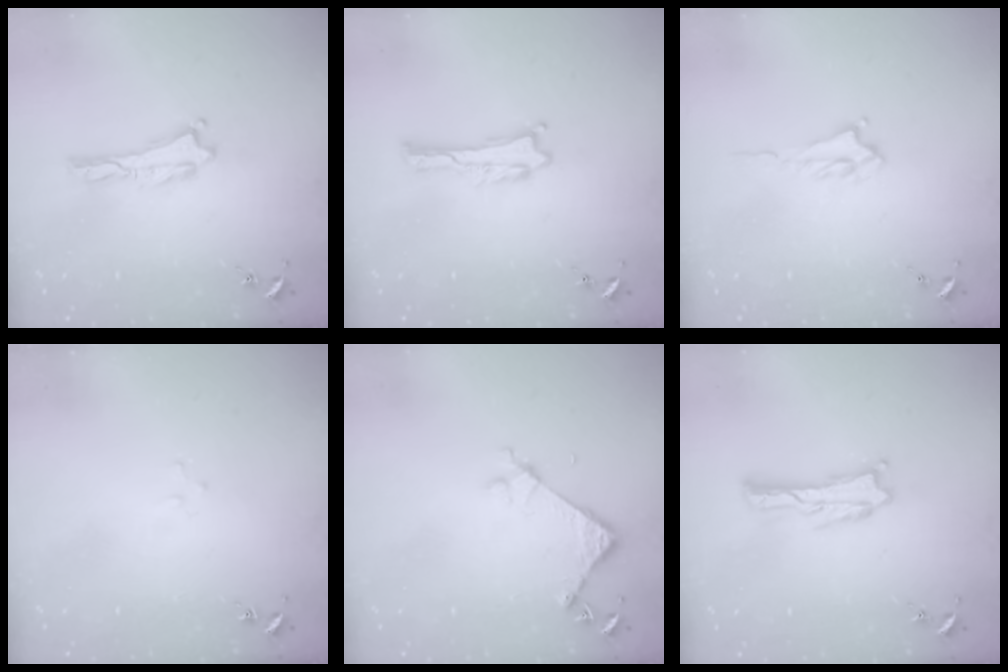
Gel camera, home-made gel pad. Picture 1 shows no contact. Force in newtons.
{"total": 0.0}
{"total": 1.6, "press": 1.5, "slide": 0.4}
{"total": 1.6, "press": 1.6, "slide": 0.1}
{"total": 4.2, "press": 4.2, "slide": 0.3}
{"total": 0.8, "press": 0.8, "slide": 0.2}